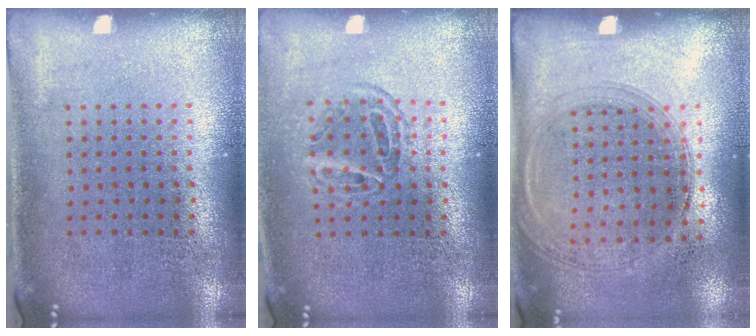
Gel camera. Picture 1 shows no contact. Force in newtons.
{"total": 1.2, "press": 1.0, "slide": 0.5}
{"total": 1.3, "press": 1.2, "slide": 0.6}